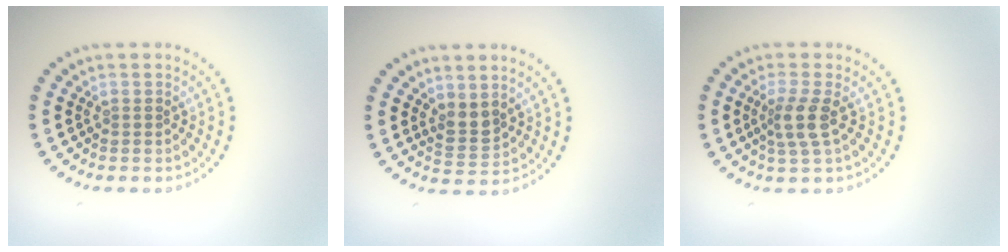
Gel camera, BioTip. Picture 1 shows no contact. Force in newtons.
{"total": 2.0, "press": 1.8, "slide": 1.0}
{"total": 2.5, "press": 2.0, "slide": 1.6}